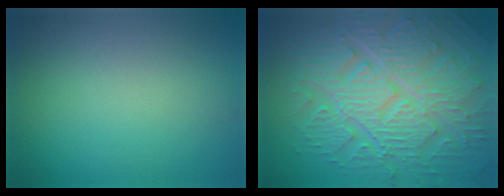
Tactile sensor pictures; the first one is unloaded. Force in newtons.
{"total": 10.3, "press": 7.0, "slide": 7.6}